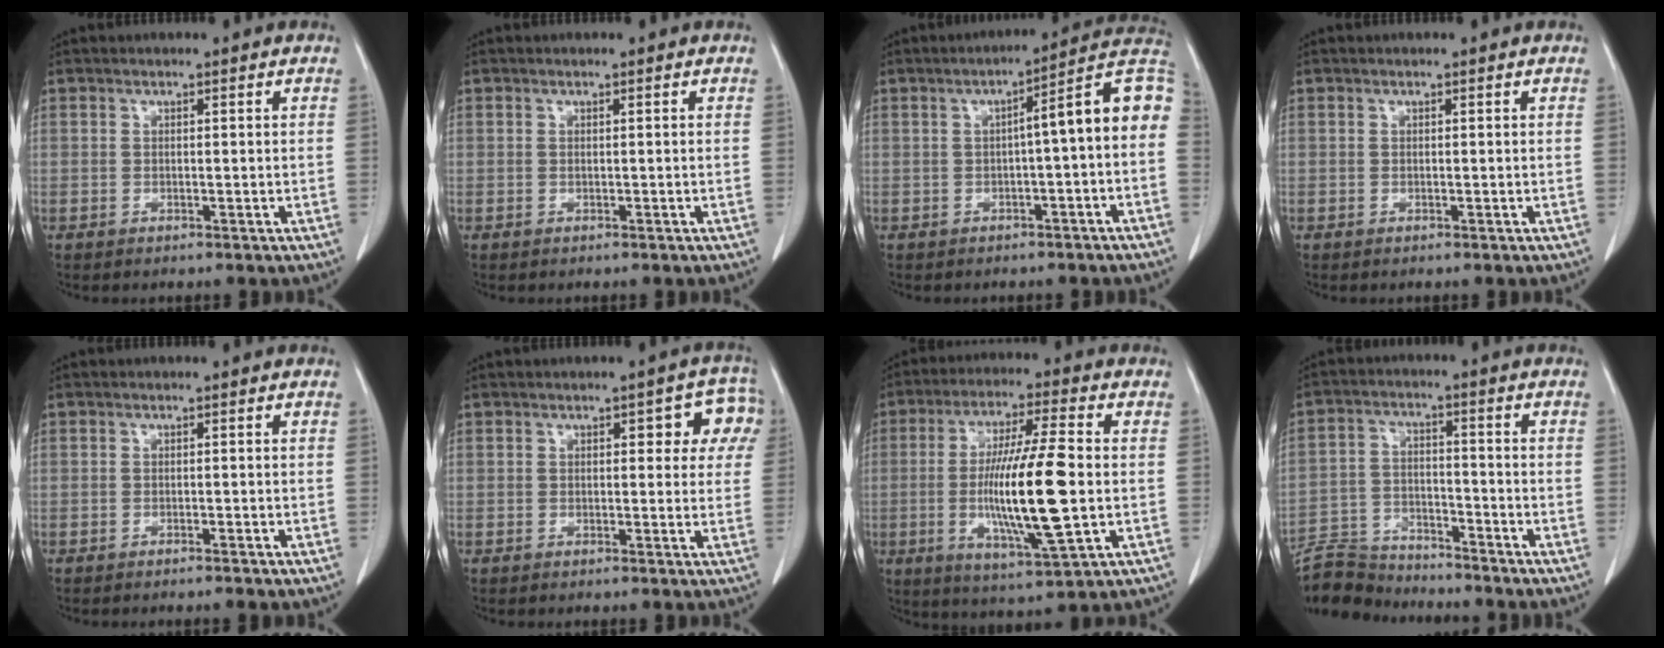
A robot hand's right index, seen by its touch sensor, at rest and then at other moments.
{"total": 0.0}
{"total": 10.1, "force": [-0.2, 0.9, 10.0], "torque": [-0.129, 0.039, -0.010]}
{"total": 0.0}
{"total": 1.0, "force": [-0.9, 0.0, 0.5], "torque": [-0.014, -0.002, -0.011]}
{"total": 5.9, "force": [2.0, 3.1, 4.7], "torque": [-0.032, 0.025, 0.018]}
{"total": 15.6, "force": [-1.5, 1.3, 15.5], "torque": [-0.292, -0.012, -0.026]}
{"total": 8.8, "force": [-8.6, 2.0, 0.7], "torque": [-0.015, -0.003, -0.160]}